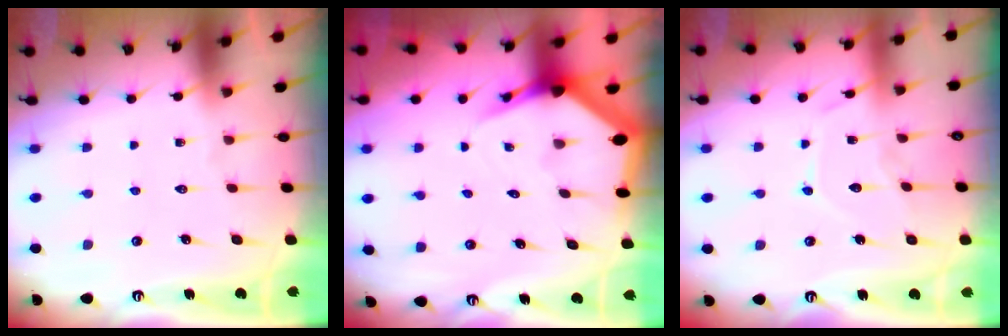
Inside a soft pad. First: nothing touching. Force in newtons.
{"total": 5.0, "press": 4.9, "slide": 0.8}
{"total": 9.5, "press": 9.5, "slide": 0.6}